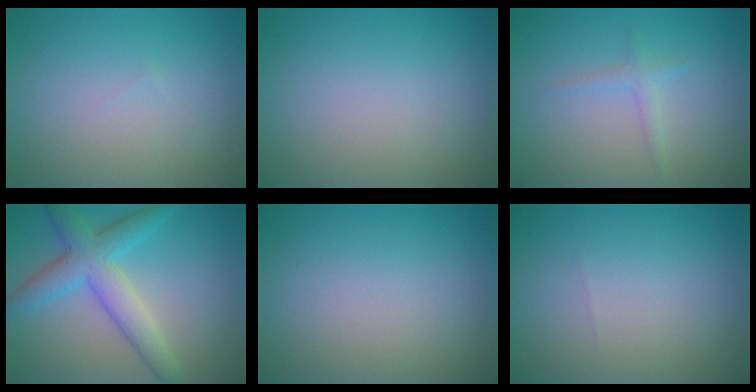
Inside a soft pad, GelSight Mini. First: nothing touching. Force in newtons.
{"total": 0.0}
{"total": 1.1, "press": 1.1, "slide": 0.1}
{"total": 5.3, "press": 5.3, "slide": 0.1}
{"total": 0.0}
{"total": 0.0}